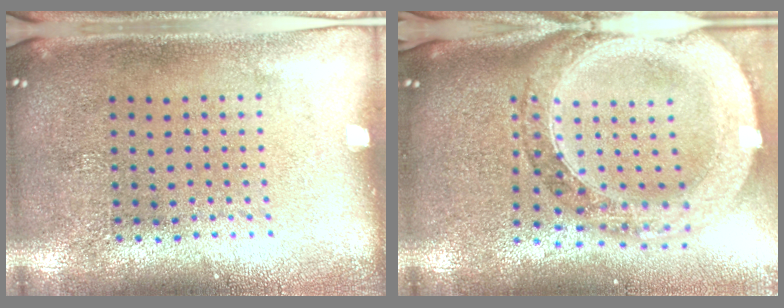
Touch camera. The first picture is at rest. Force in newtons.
{"total": 2.6, "press": 2.3, "slide": 1.3}